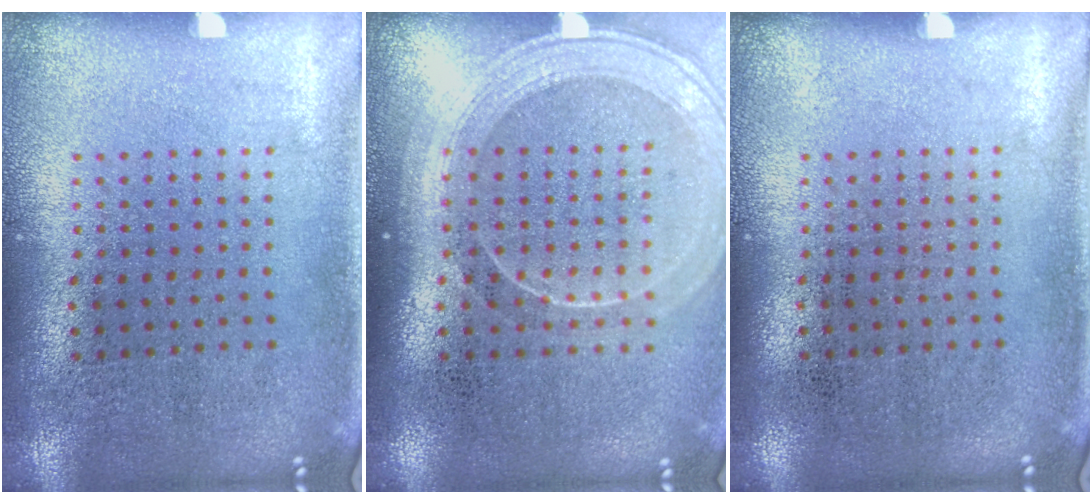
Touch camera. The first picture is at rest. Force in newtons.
{"total": 1.8, "press": 1.7, "slide": 0.8}
{"total": 0.0}